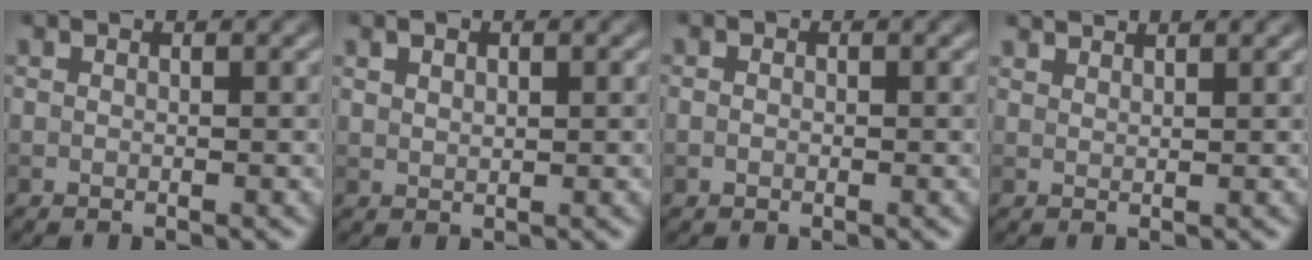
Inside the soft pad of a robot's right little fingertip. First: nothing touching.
{"total": 1.4, "force": [0.7, 0.6, 1.1], "torque": [-0.022, 0.002, 0.016]}
{"total": 0.6, "force": [-0.2, 0.5, 0.3], "torque": [-0.005, -0.001, -0.004]}
{"total": 1.9, "force": [1.8, 0.2, 0.4], "torque": [-0.002, -0.001, 0.024]}